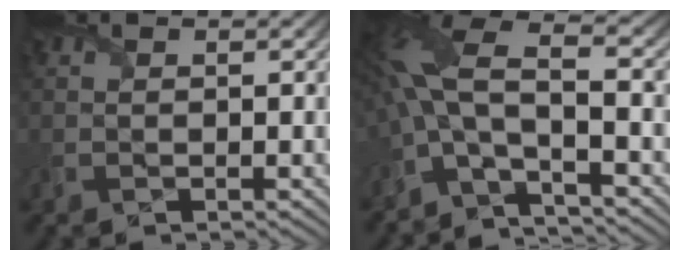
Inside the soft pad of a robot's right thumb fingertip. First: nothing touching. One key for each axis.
{"total": 10.8, "fx": -2.7, "fy": 3.7, "fz": 9.8, "tx": -0.237, "ty": 0.012, "tz": -0.064}